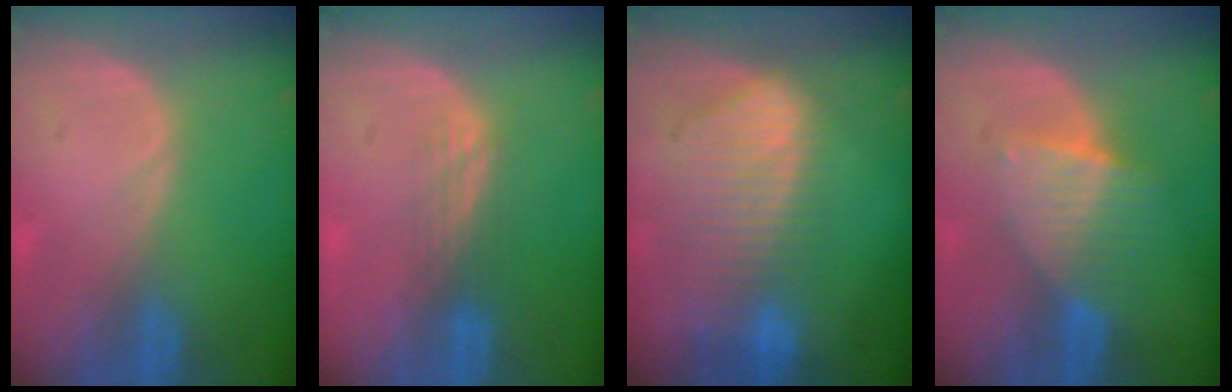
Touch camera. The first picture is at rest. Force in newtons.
{"total": 2.9, "press": 2.5, "slide": 1.5}
{"total": 9.7, "press": 8.4, "slide": 5.0}
{"total": 6.5, "press": 5.9, "slide": 2.8}